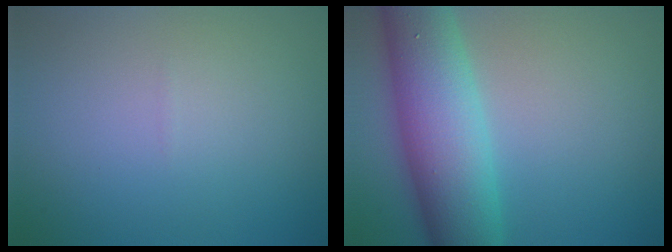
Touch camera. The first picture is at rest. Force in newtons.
{"total": 10.1, "press": 10.0, "slide": 0.5}